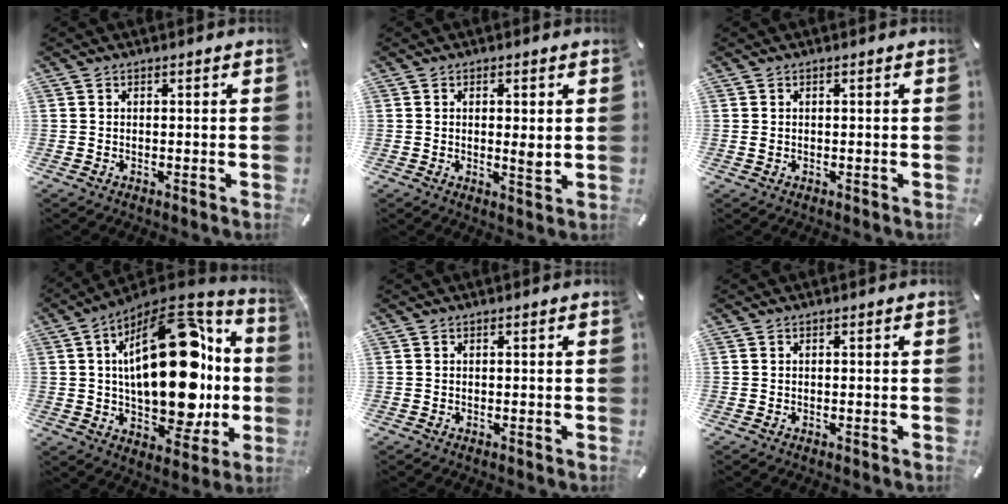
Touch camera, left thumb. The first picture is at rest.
{"total": 3.8, "force": [0.4, 1.2, 3.5], "torque": [-0.050, -0.008, 0.004]}
{"total": 0.7, "force": [0.0, 0.4, 0.6], "torque": [-0.012, 0.002, -0.001]}
{"total": 29.4, "force": [3.9, 15.2, 24.9], "torque": [-0.395, -0.022, 0.072]}
{"total": 0.0}
{"total": 0.0}